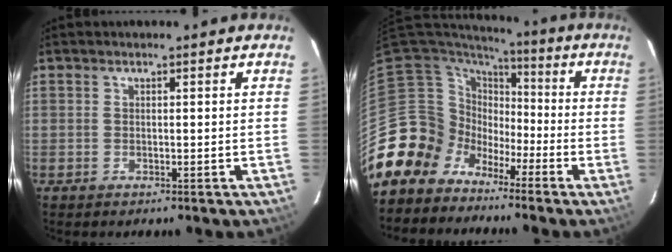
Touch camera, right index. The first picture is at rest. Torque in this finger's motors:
{"motor_torque": [0.68, -0.87, -0.35, -0.21]}